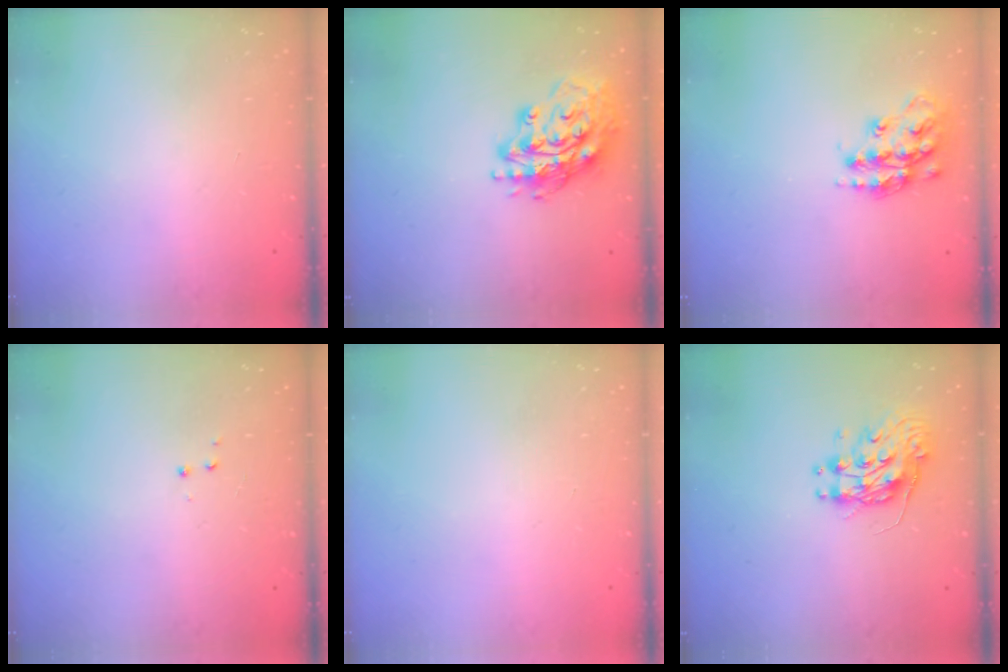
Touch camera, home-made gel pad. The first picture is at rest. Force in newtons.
{"total": 16.9, "press": 16.8, "slide": 1.5}
{"total": 16.1, "press": 16.1, "slide": 1.0}
{"total": 2.9, "press": 2.8, "slide": 0.4}
{"total": 0.0}
{"total": 9.6, "press": 9.6, "slide": 0.4}